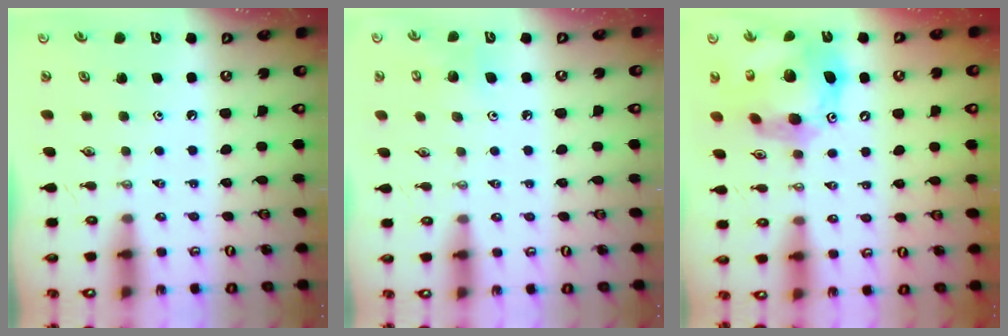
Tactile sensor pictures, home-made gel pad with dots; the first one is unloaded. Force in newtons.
{"total": 7.7, "press": 7.5, "slide": 1.7}
{"total": 18.4, "press": 18.3, "slide": 1.9}